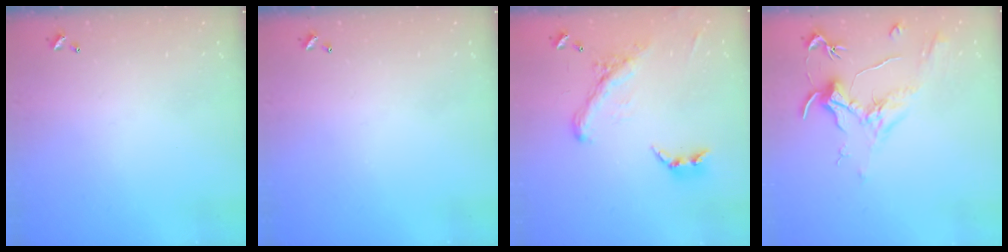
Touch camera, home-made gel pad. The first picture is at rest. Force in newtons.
{"total": 0.0}
{"total": 4.4, "press": 4.2, "slide": 1.3}
{"total": 2.0, "press": 1.8, "slide": 0.8}